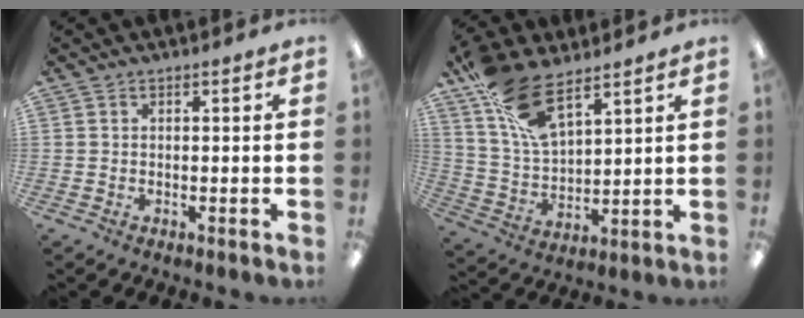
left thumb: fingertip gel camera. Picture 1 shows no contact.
{"total": 14.2, "force": [9.8, 5.7, 8.5], "torque": [-0.186, -0.040, 0.182]}